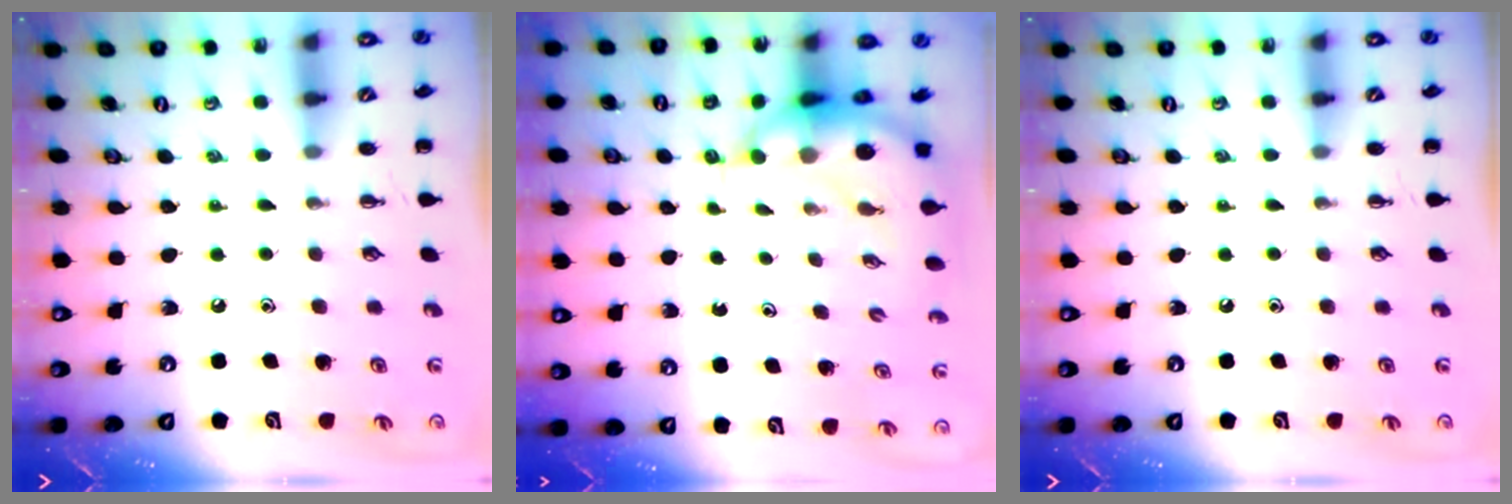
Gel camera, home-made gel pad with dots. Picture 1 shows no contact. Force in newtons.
{"total": 6.6, "press": 6.5, "slide": 1.4}
{"total": 0.0}